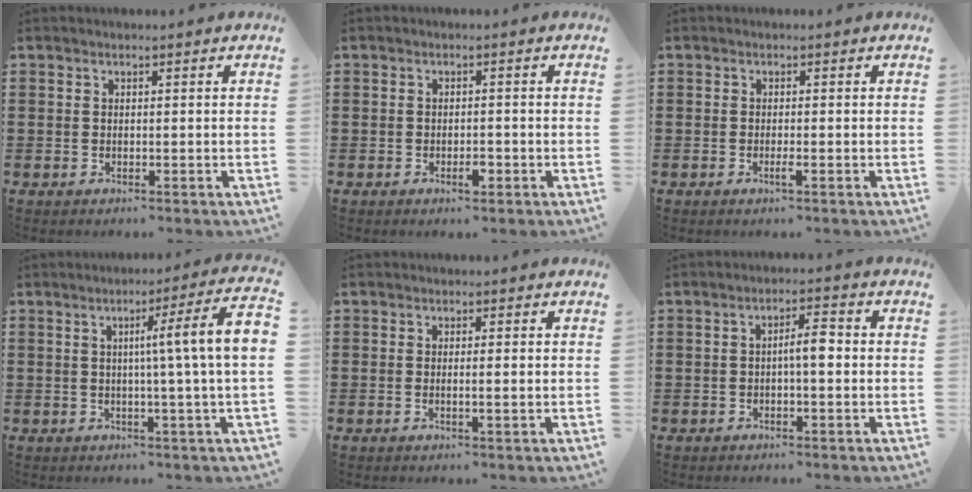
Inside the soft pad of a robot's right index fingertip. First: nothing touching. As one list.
[{"total": 2.0, "force": [-1.0, 0.8, 1.5], "torque": [-0.029, 0.001, -0.018]}, {"total": 1.3, "force": [-0.7, 0.1, 1.1], "torque": [-0.028, -0.007, -0.014]}, {"total": 8.2, "force": [0.6, -0.9, 8.1], "torque": [-0.133, -0.013, 0.000]}, {"total": 1.3, "force": [-0.2, -0.2, 1.2], "torque": [-0.021, -0.005, -0.005]}, {"total": 3.8, "force": [-0.5, 0.8, 3.7], "torque": [-0.068, 0.007, -0.012]}]